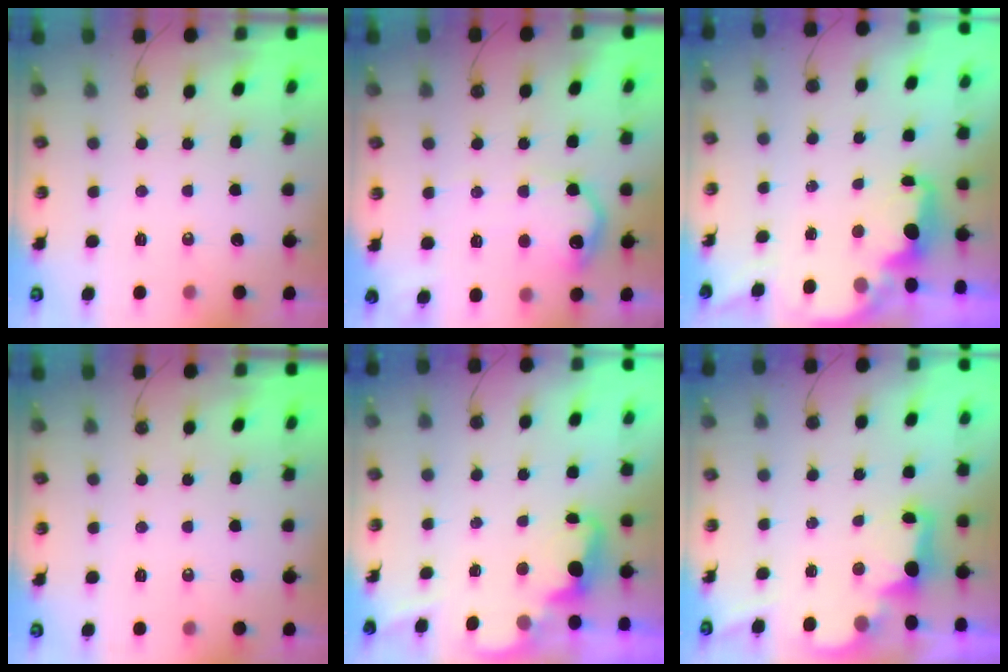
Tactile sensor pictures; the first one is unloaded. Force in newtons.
{"total": 13.2, "press": 13.2, "slide": 0.4}
{"total": 2.2, "press": 2.0, "slide": 0.8}
{"total": 0.0}
{"total": 2.0, "press": 1.9, "slide": 0.5}
{"total": 2.8, "press": 2.8, "slide": 0.5}